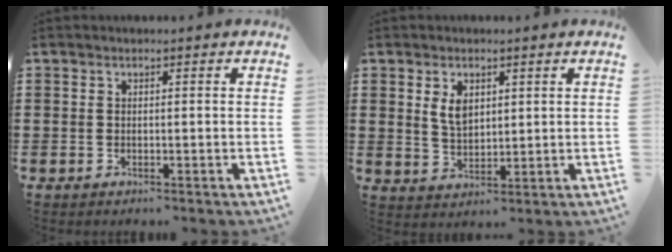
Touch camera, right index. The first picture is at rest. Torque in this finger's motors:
{"motor_torque": [0.15, 0.01, 0.14, 0.04]}